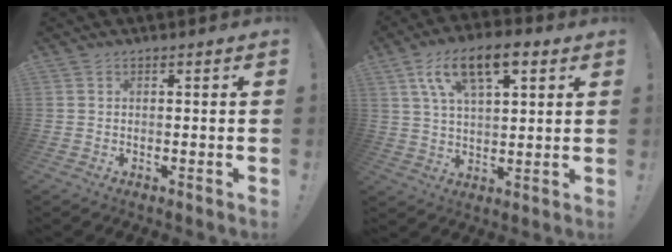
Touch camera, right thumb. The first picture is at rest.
{"total": 13.7, "force": [6.8, 6.3, 10.1], "torque": [-0.171, -0.011, 0.121]}